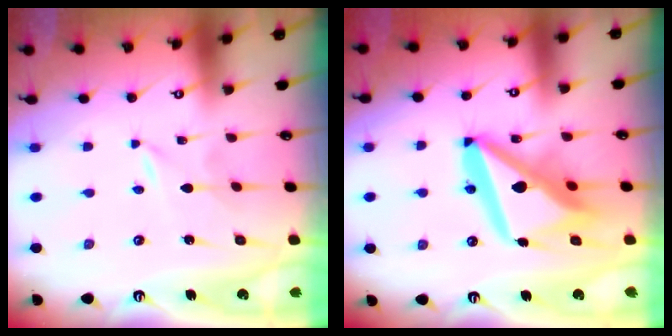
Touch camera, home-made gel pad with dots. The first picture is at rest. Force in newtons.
{"total": 17.4, "press": 17.2, "slide": 2.1}